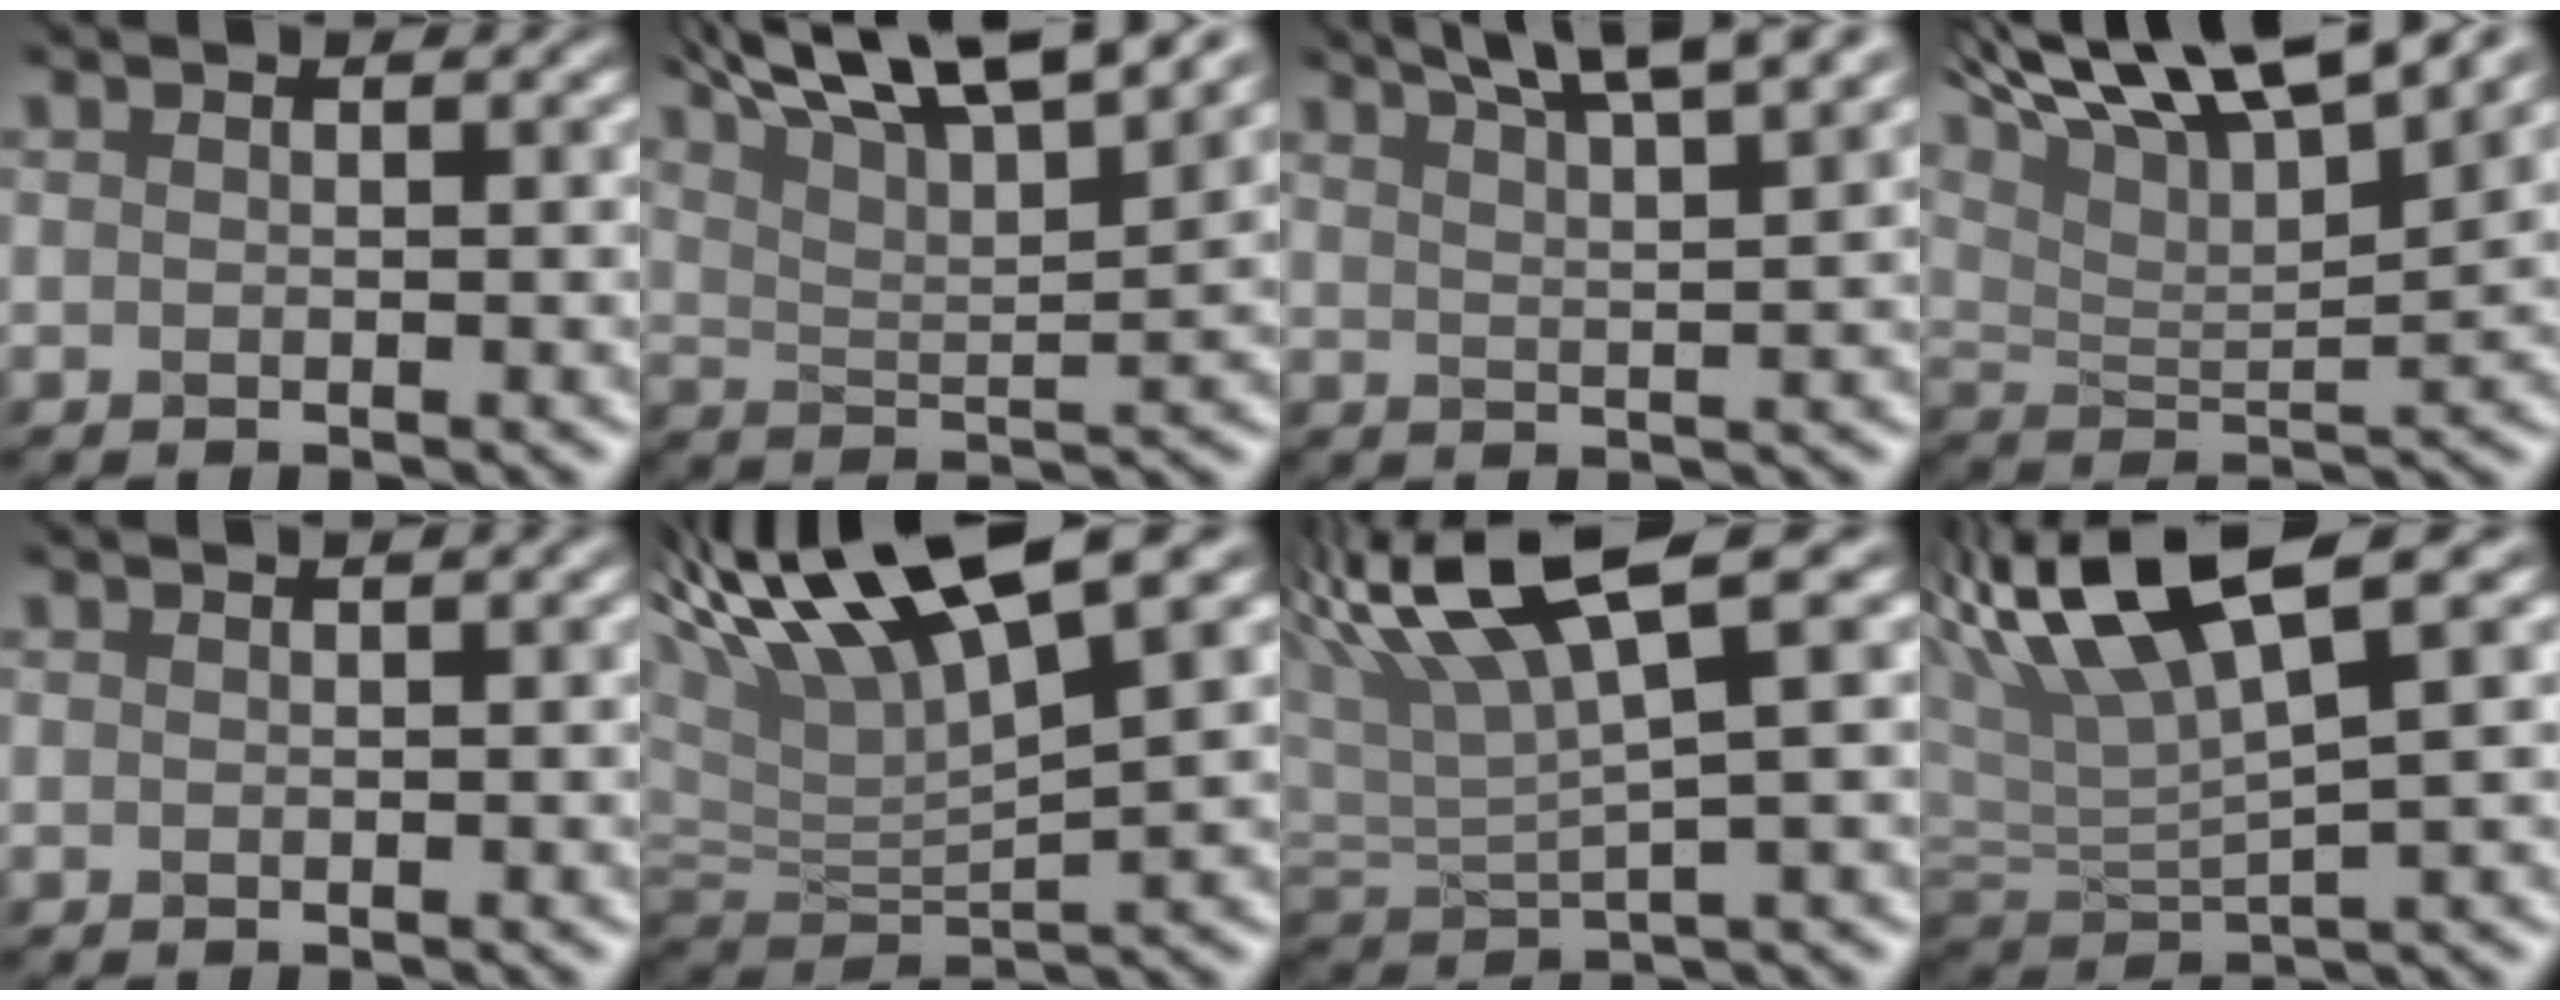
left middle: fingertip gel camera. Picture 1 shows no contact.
{"total": 13.1, "force": [9.3, 3.4, 8.6], "torque": [-0.162, 0.037, 0.132]}
{"total": 7.7, "force": [5.8, 1.4, 4.9], "torque": [-0.060, 0.031, 0.066]}
{"total": 14.0, "force": [9.5, 4.2, 9.4], "torque": [-0.198, 0.034, 0.158]}
{"total": 2.4, "force": [1.1, 1.1, 1.8], "torque": [-0.012, 0.028, 0.007]}
{"total": 11.5, "force": [6.2, 2.9, 9.3], "torque": [-0.205, 0.028, 0.129]}
{"total": 6.9, "force": [3.7, 0.9, 5.8], "torque": [-0.124, 0.022, 0.087]}
{"total": 8.5, "force": [4.3, 1.5, 7.2], "torque": [-0.154, 0.026, 0.100]}